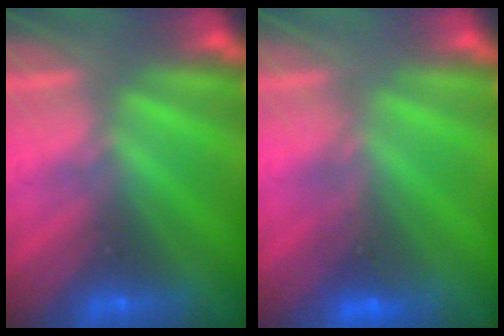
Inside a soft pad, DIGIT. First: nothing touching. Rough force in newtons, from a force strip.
{"total": 1.6}